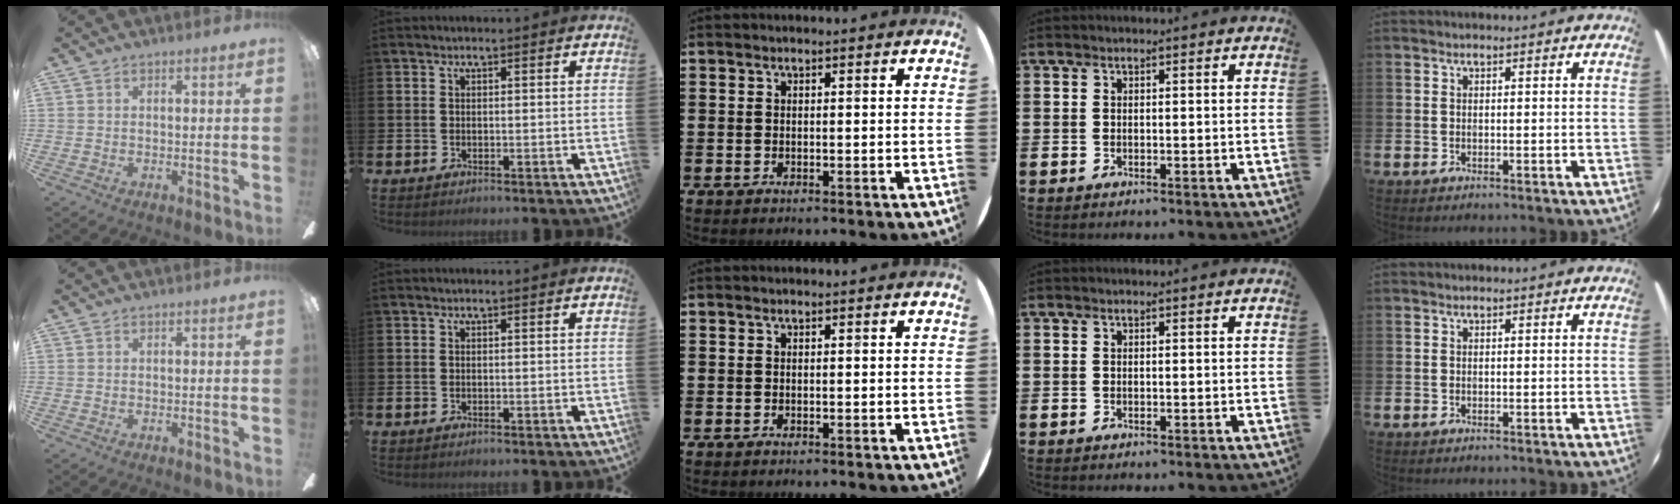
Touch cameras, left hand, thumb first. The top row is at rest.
{}